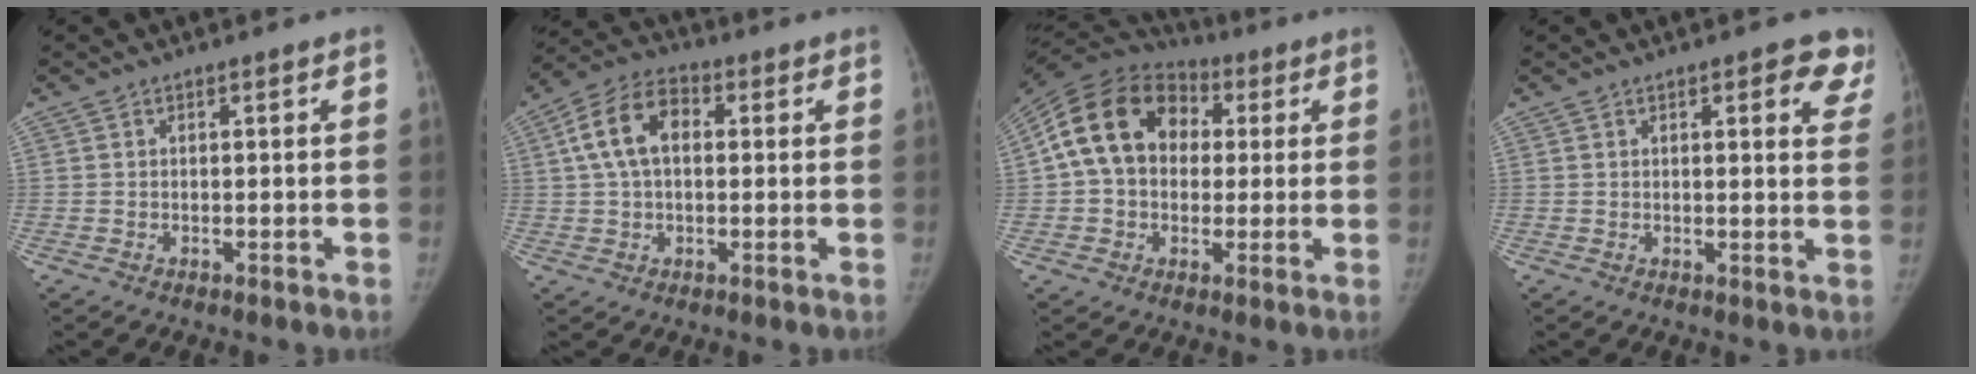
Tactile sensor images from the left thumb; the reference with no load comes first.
{"total": 10.4, "force": [1.9, 6.7, 7.8], "torque": [-0.142, 0.026, 0.028]}
{"total": 18.1, "force": [2.8, 13.9, 11.3], "torque": [-0.197, 0.034, 0.040]}
{"total": 7.4, "force": [4.1, 2.7, 5.5], "torque": [-0.030, -0.014, 0.038]}